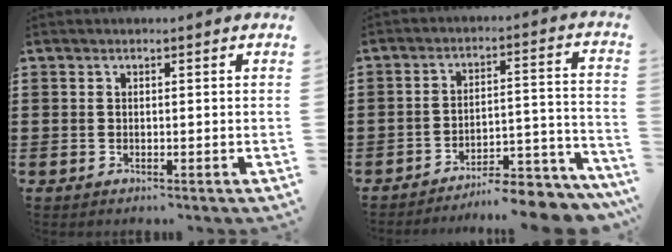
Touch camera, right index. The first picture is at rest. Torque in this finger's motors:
{"motor_torque": [0.34, -0.10, -0.05, -0.22]}